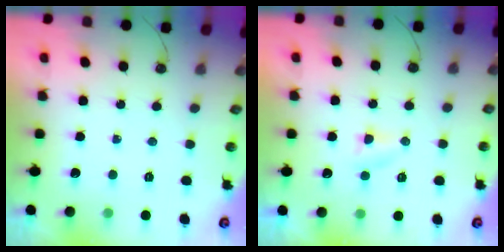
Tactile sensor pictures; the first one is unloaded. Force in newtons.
{"total": 3.0, "press": 3.0, "slide": 0.3}